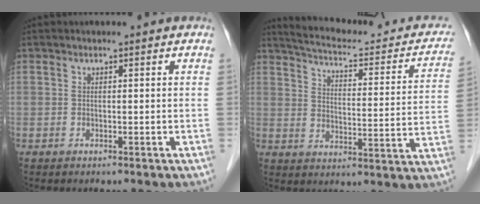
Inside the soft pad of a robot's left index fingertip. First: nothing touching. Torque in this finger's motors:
{"motor_torque": [0.70, -1.01, 0.04, 0.01]}